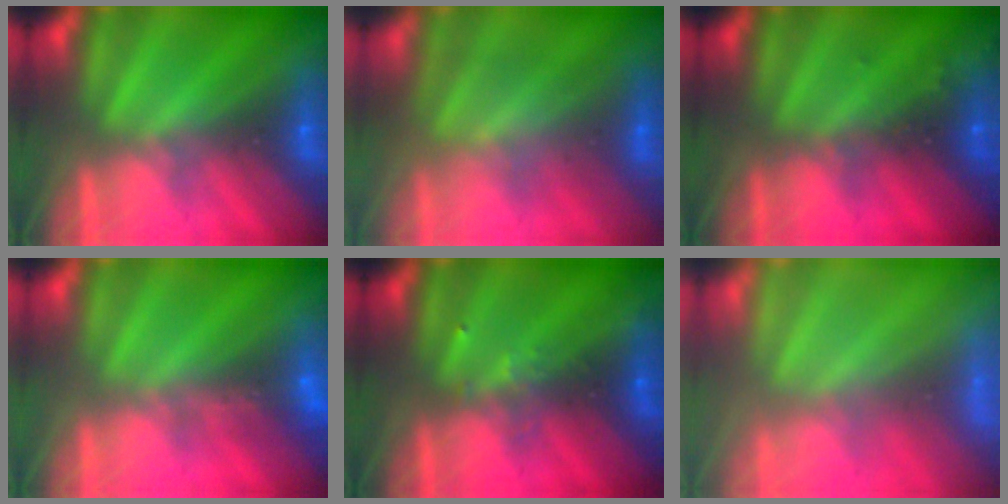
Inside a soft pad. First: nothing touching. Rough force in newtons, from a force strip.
{"total": 3.3}
{"total": 6.6}
{"total": 1.2}
{"total": 2.4}
{"total": 7.8}